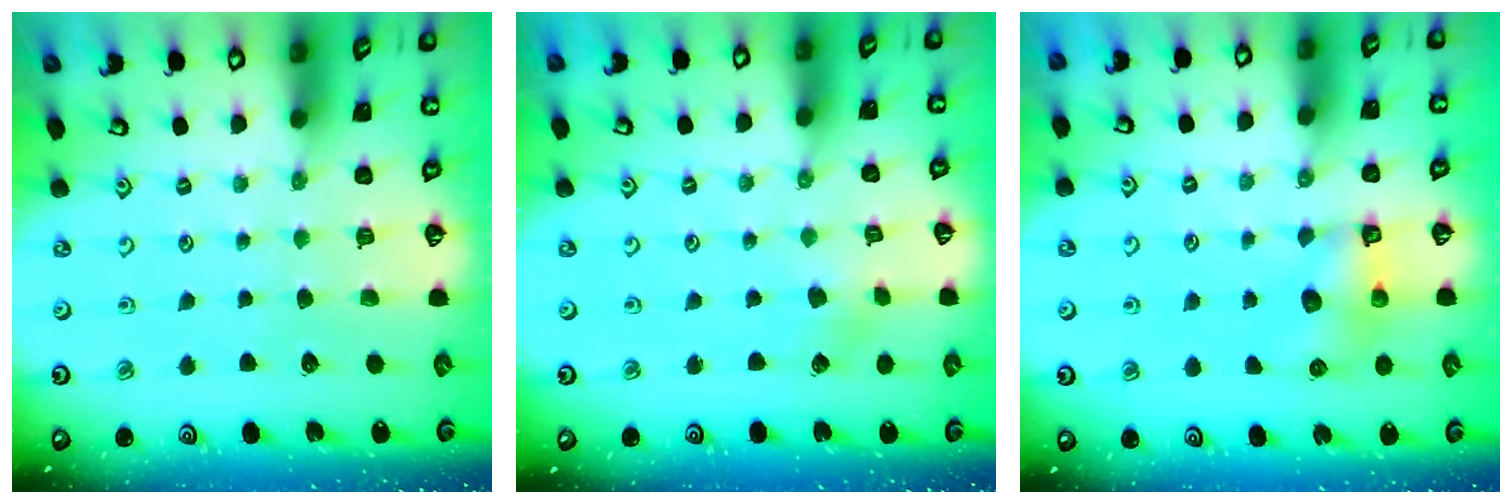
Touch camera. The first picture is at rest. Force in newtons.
{"total": 2.7, "press": 2.7, "slide": 0.3}
{"total": 7.1, "press": 7.1, "slide": 0.2}